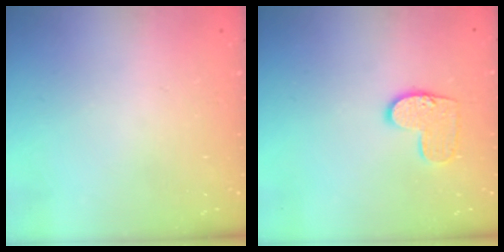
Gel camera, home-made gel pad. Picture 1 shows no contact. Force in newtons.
{"total": 9.0, "press": 9.0, "slide": 0.5}